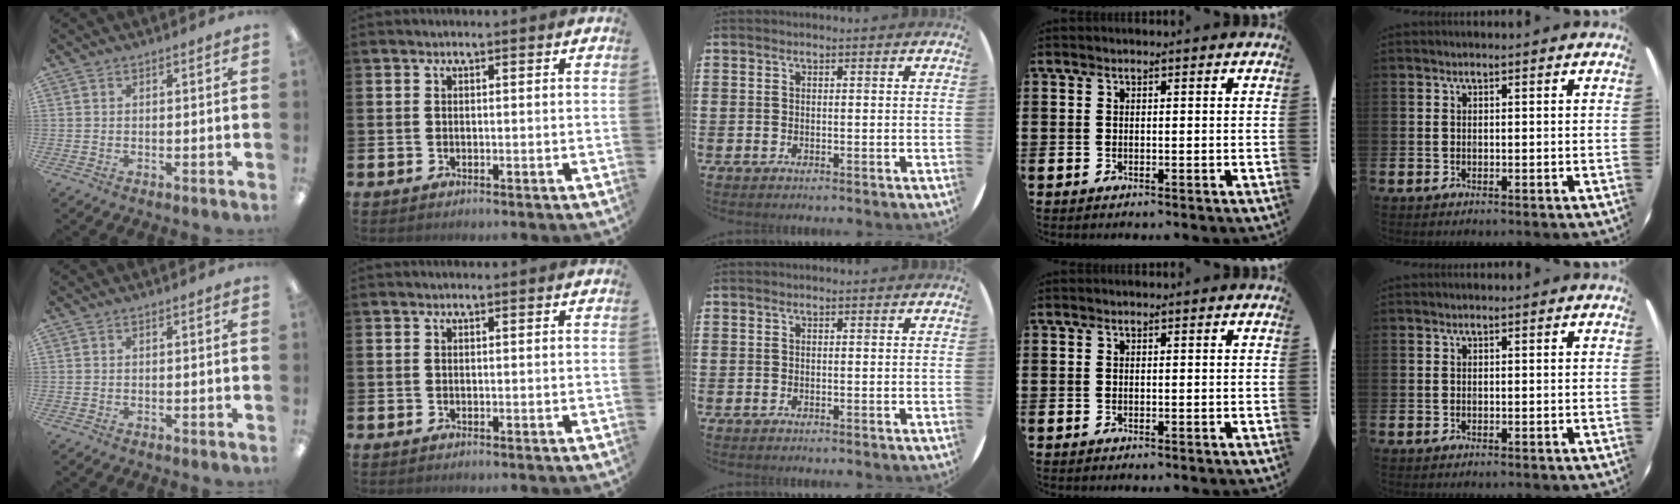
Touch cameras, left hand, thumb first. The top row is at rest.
{}